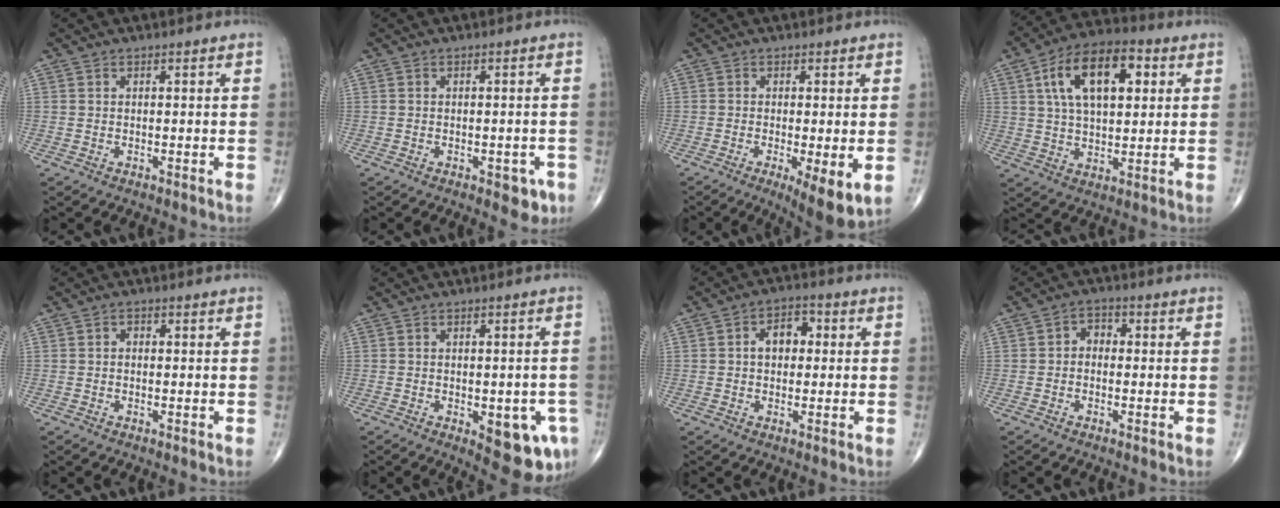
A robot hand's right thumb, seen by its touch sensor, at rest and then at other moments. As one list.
[{"total": 4.0, "force": [-1.9, 2.2, 2.8], "torque": [-0.014, 0.006, -0.019]}, {"total": 8.1, "force": [-2.2, 2.2, 7.5], "torque": [-0.116, -0.023, -0.033]}, {"total": 16.0, "force": [5.0, 8.2, 12.7], "torque": [-0.195, 0.006, 0.079]}, {"total": 0.9, "force": [0.0, 0.7, 0.5], "torque": [0.000, 0.004, -0.004]}, {"total": 10.3, "force": [-3.5, 4.4, 8.6], "torque": [-0.078, 0.002, -0.033]}, {"total": 5.8, "force": [0.6, 4.1, 4.1], "torque": [-0.048, 0.017, 0.002]}, {"total": 2.9, "force": [-0.2, 2.3, 1.8], "torque": [-0.008, 0.014, -0.015]}]